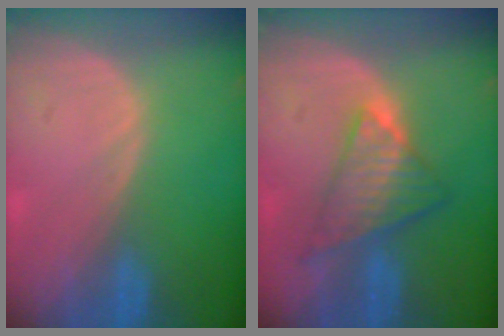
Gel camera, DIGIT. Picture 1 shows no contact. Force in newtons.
{"total": 7.0, "press": 6.6, "slide": 2.5}